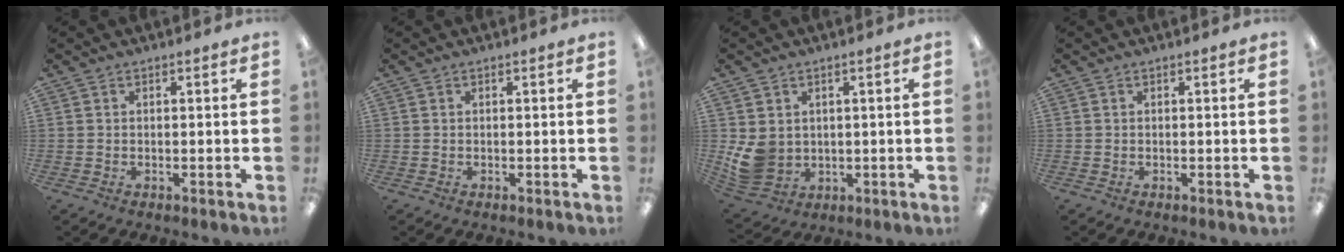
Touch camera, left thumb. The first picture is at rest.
{"total": 0.0}
{"total": 7.6, "force": [0.8, 6.8, 3.3], "torque": [-0.078, 0.000, 0.020]}
{"total": 0.0}